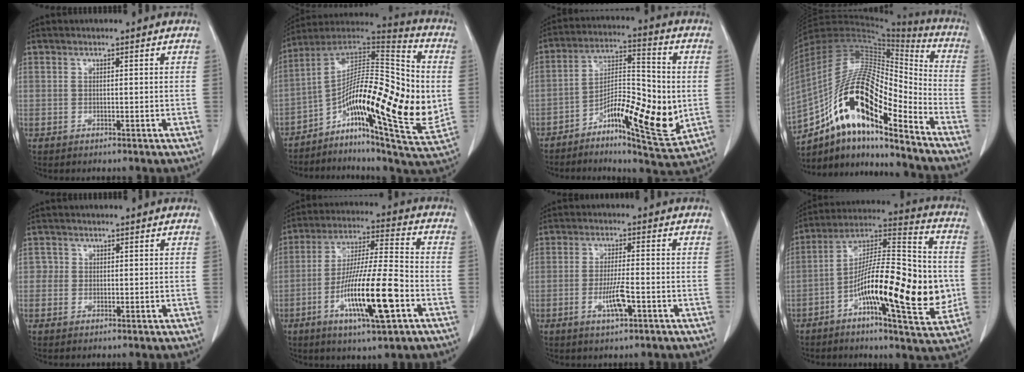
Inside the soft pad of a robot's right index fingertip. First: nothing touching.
{"total": 23.9, "force": [-2.9, 5.4, 23.1], "torque": [-0.362, 0.018, -0.051]}
{"total": 13.9, "force": [-3.6, 3.9, 12.9], "torque": [-0.215, 0.007, -0.059]}
{"total": 20.4, "force": [-11.7, 4.6, 16.0], "torque": [-0.318, 0.012, -0.205]}
{"total": 1.3, "force": [0.1, 1.3, 0.2], "torque": [0.008, 0.004, -0.002]}
{"total": 15.2, "force": [-5.4, 1.2, 14.2], "torque": [-0.265, -0.010, -0.093]}
{"total": 5.2, "force": [-2.0, 0.6, 4.7], "torque": [-0.092, -0.005, -0.037]}
{"total": 21.8, "force": [-4.5, 4.4, 20.9], "torque": [-0.329, 0.014, -0.071]}